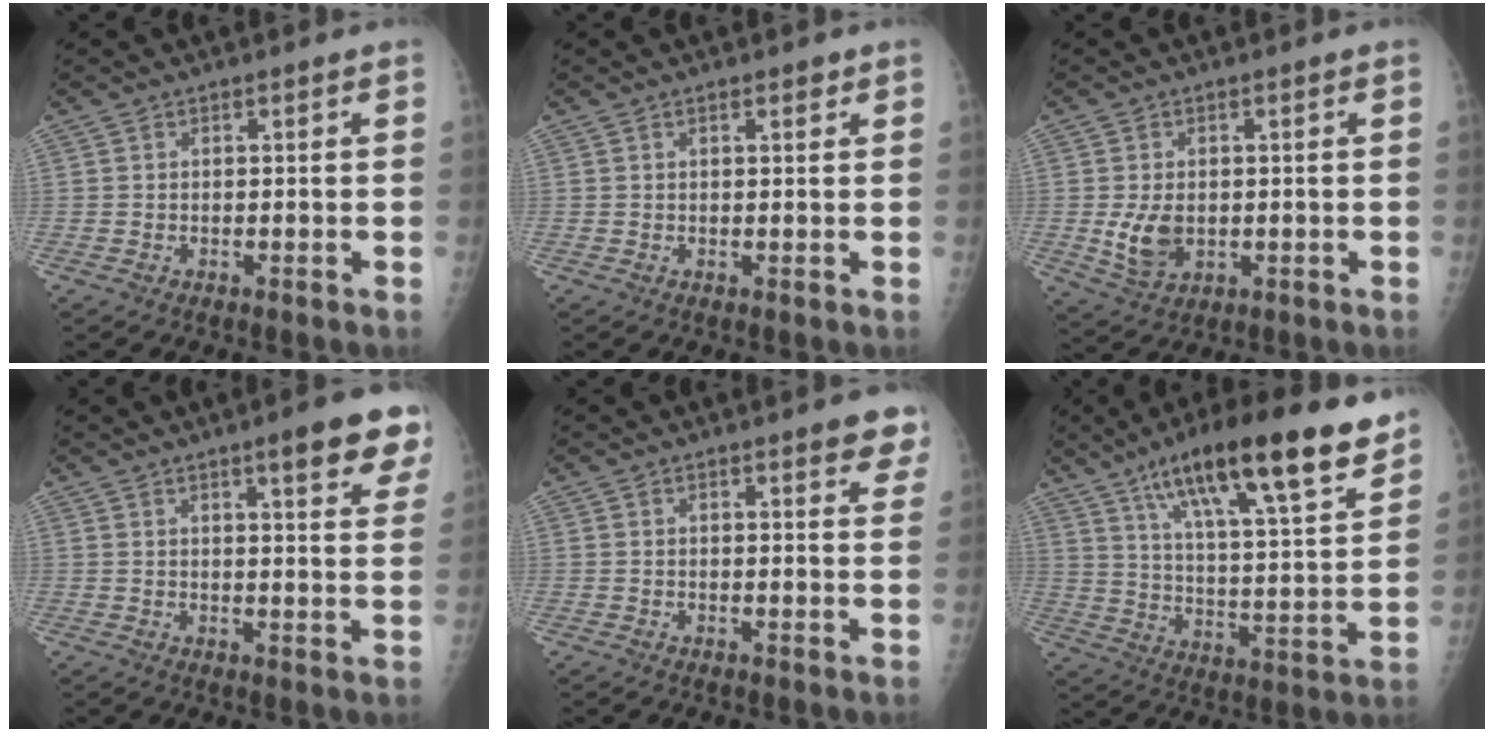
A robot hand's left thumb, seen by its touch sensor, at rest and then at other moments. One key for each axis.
{"total": 1.4, "fx": 0.9, "fy": 0.5, "fz": 1.0, "tx": -0.009, "ty": -0.002, "tz": 0.011}
{"total": 6.2, "fx": -0.4, "fy": 4.3, "fz": 4.5, "tx": -0.072, "ty": -0.009, "tz": 0.005}
{"total": 9.9, "fx": 6.0, "fy": 1.7, "fz": 7.7, "tx": -0.080, "ty": -0.026, "tz": 0.071}
{"total": 5.1, "fx": 3.4, "fy": 1.3, "fz": 3.6, "tx": -0.023, "ty": -0.012, "tz": 0.034}
{"total": 23.8, "fx": 15.1, "fy": 5.3, "fz": 17.6, "tx": -0.263, "ty": -0.047, "tz": 0.245}